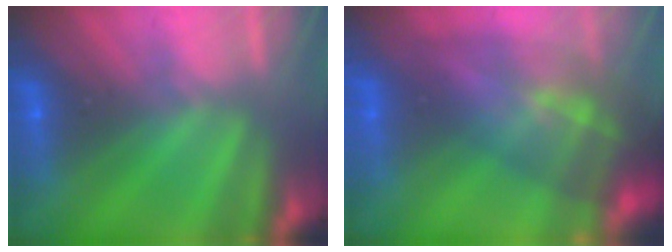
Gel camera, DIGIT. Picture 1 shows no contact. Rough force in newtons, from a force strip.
{"total": 10.8}